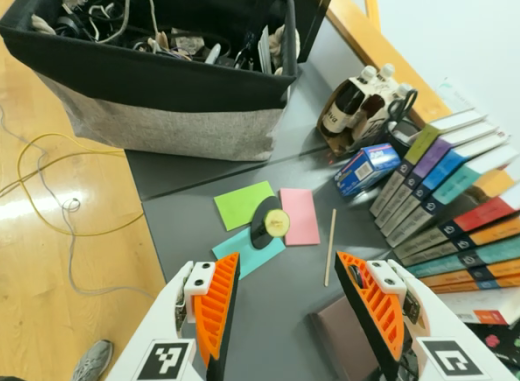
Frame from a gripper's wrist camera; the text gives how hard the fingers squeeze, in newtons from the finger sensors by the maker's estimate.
{"total": 0.0}